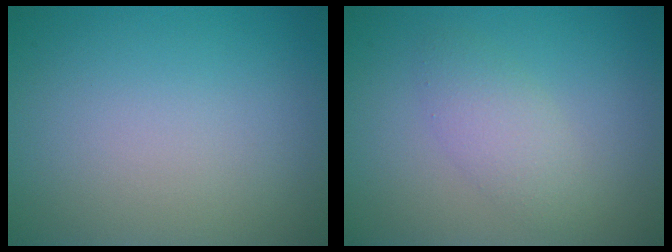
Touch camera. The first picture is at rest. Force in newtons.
{"total": 2.5, "press": 2.5, "slide": 0.2}